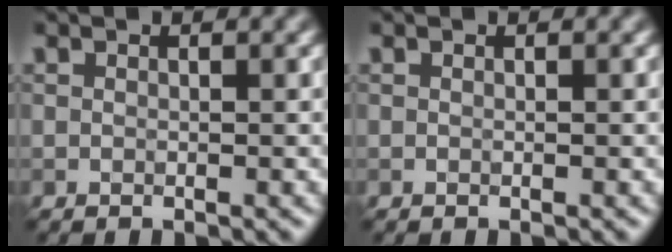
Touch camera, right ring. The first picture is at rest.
{"total": 0.0}